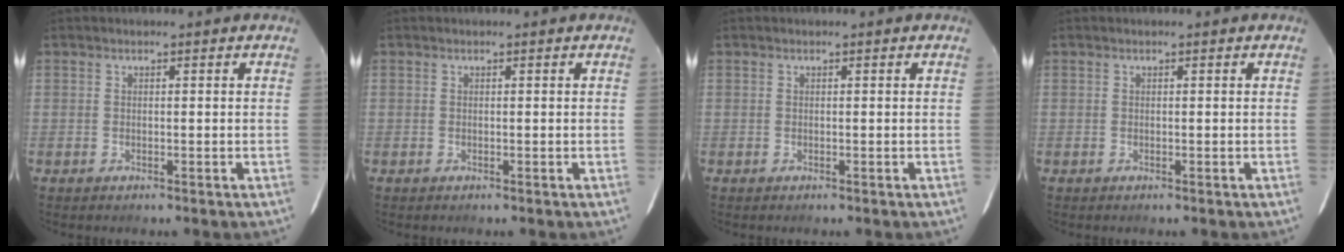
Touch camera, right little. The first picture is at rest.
{"total": 0.0}
{"total": 0.0}
{"total": 0.0}